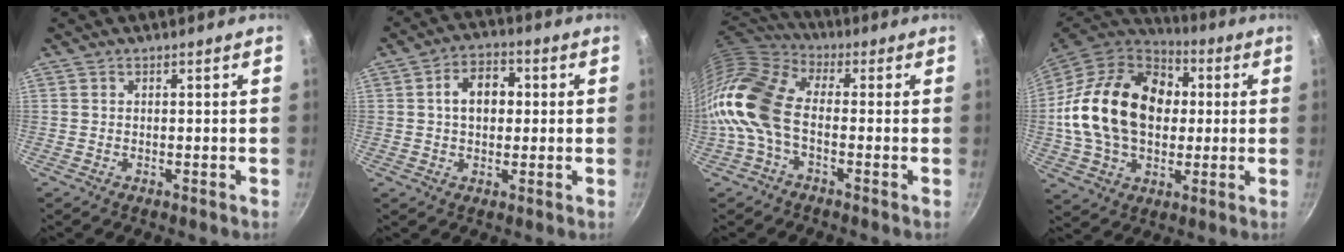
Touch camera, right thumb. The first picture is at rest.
{"total": 8.0, "force": [1.0, 5.7, 5.6], "torque": [-0.059, 0.016, 0.007]}
{"total": 14.2, "force": [-2.5, 8.2, 11.3], "torque": [-0.216, 0.029, -0.070]}
{"total": 24.9, "force": [2.4, 17.8, 17.2], "torque": [-0.278, 0.028, 0.039]}